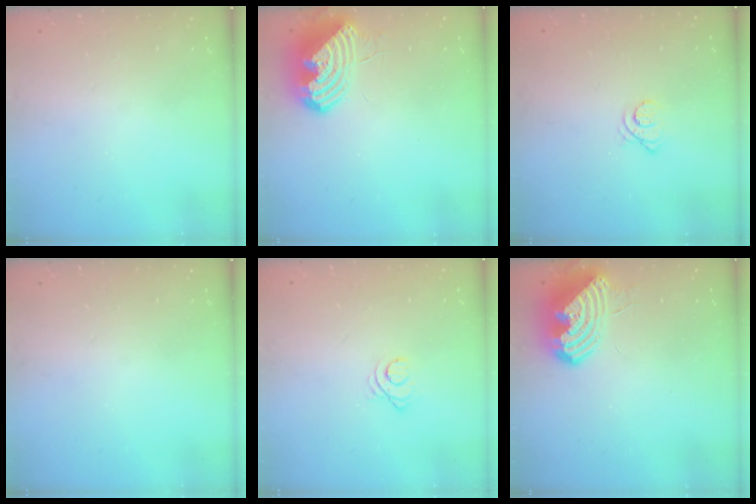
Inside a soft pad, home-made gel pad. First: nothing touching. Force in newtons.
{"total": 12.4, "press": 12.3, "slide": 1.7}
{"total": 3.3, "press": 3.2, "slide": 0.5}
{"total": 0.0}
{"total": 2.7, "press": 2.7, "slide": 0.3}
{"total": 12.4, "press": 12.3, "slide": 1.7}